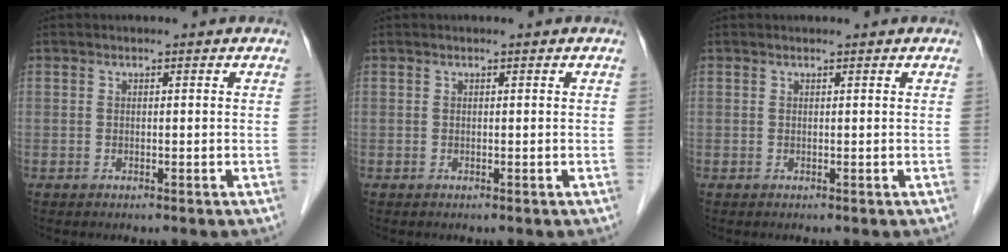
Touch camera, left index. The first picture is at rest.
{"total": 0.0}
{"total": 0.5, "force": [0.5, 0.0, 0.1], "torque": [-0.003, 0.007, 0.009]}